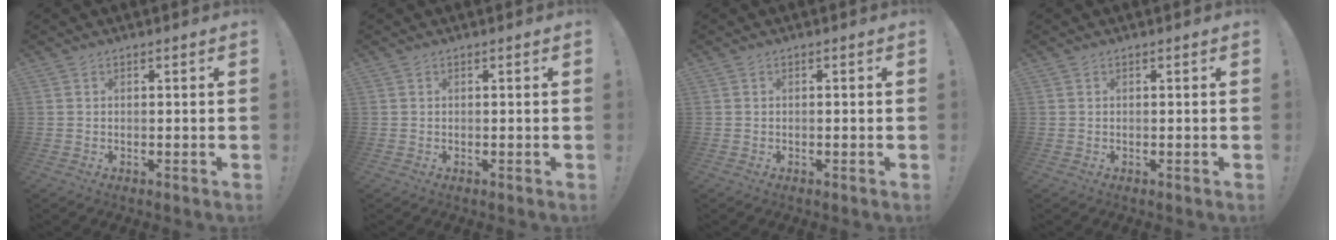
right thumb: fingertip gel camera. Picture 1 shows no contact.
{"total": 0.0}
{"total": 0.6, "force": [-0.3, 0.0, 0.4], "torque": [-0.007, -0.001, -0.006]}
{"total": 0.0}